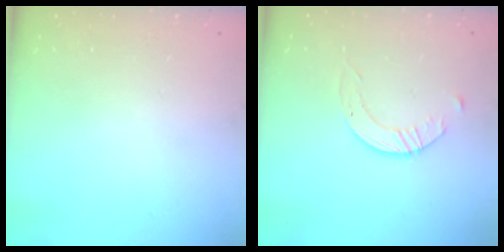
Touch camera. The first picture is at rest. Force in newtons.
{"total": 2.6, "press": 2.6, "slide": 0.3}